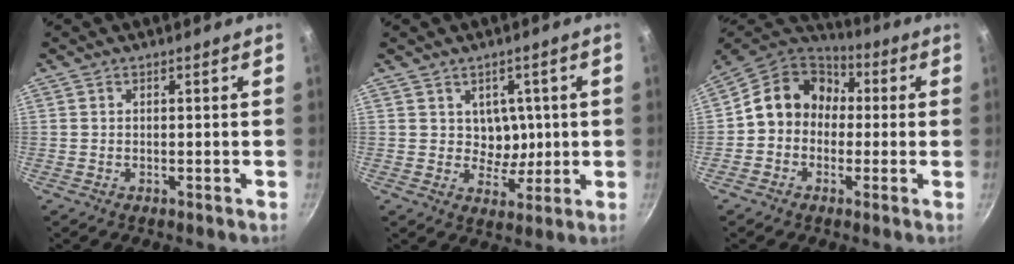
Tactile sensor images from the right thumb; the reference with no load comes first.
{"total": 5.5, "force": [1.0, 4.7, 2.7], "torque": [-0.007, -0.019, 0.017]}
{"total": 12.5, "force": [0.5, 10.8, 6.2], "torque": [-0.065, 0.038, -0.015]}